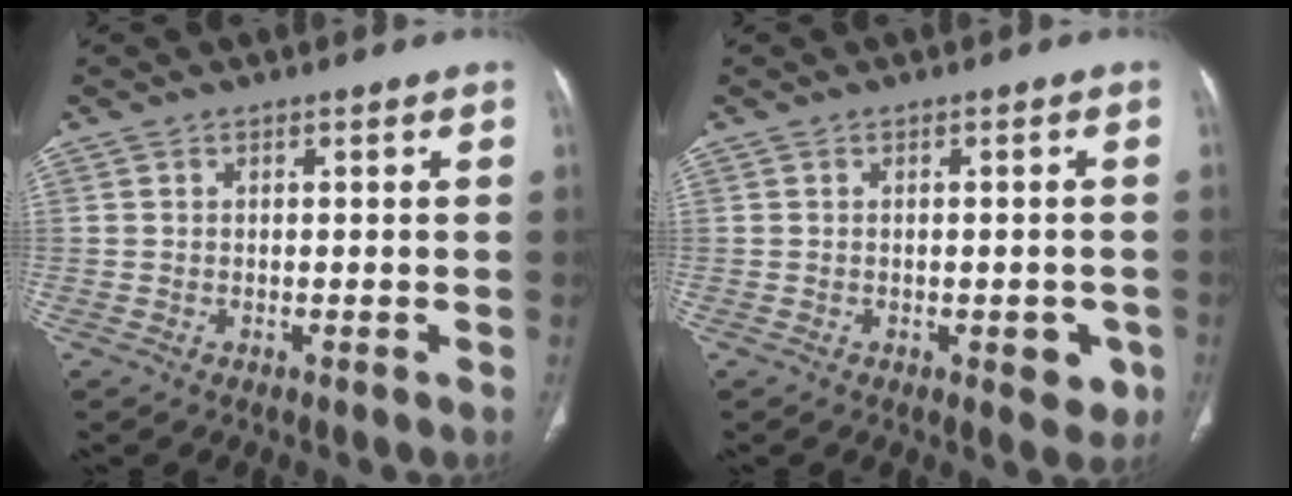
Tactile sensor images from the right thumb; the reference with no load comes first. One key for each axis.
{"total": 4.3, "fx": -1.5, "fy": 2.2, "fz": 3.4, "tx": -0.024, "ty": 0.004, "tz": -0.010}